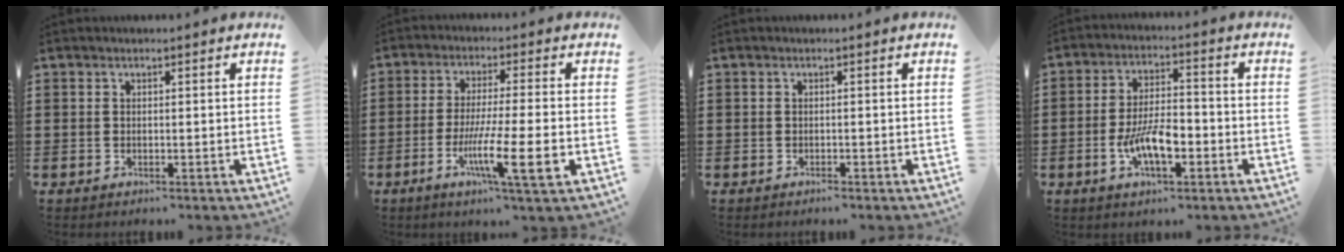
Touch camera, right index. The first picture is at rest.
{"total": 10.8, "force": [-3.6, 0.8, 10.2], "torque": [-0.186, -0.015, -0.064]}
{"total": 0.7, "force": [-0.7, 0.0, 0.1], "torque": [-0.004, -0.003, -0.014]}
{"total": 8.0, "force": [-2.7, 3.1, 6.9], "torque": [-0.148, -0.002, -0.053]}